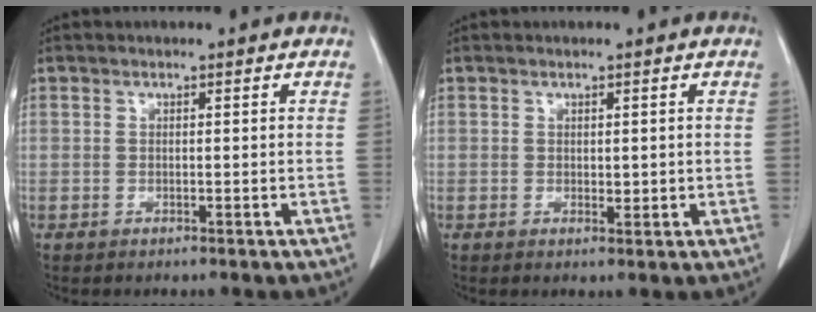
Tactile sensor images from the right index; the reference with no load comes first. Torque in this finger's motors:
{"motor_torque": [0.06, 0.01, 0.00, 0.00]}